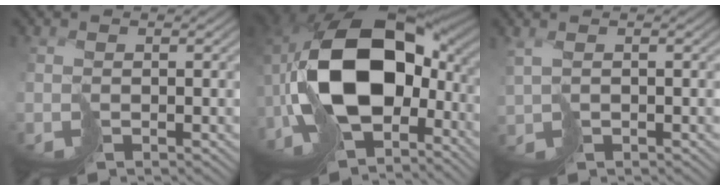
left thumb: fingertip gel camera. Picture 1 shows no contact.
{"total": 19.1, "force": [-3.0, 11.6, 14.8], "torque": [-0.319, -0.002, -0.045]}
{"total": 1.8, "force": [0.2, 0.3, 1.7], "torque": [-0.043, 0.003, 0.007]}